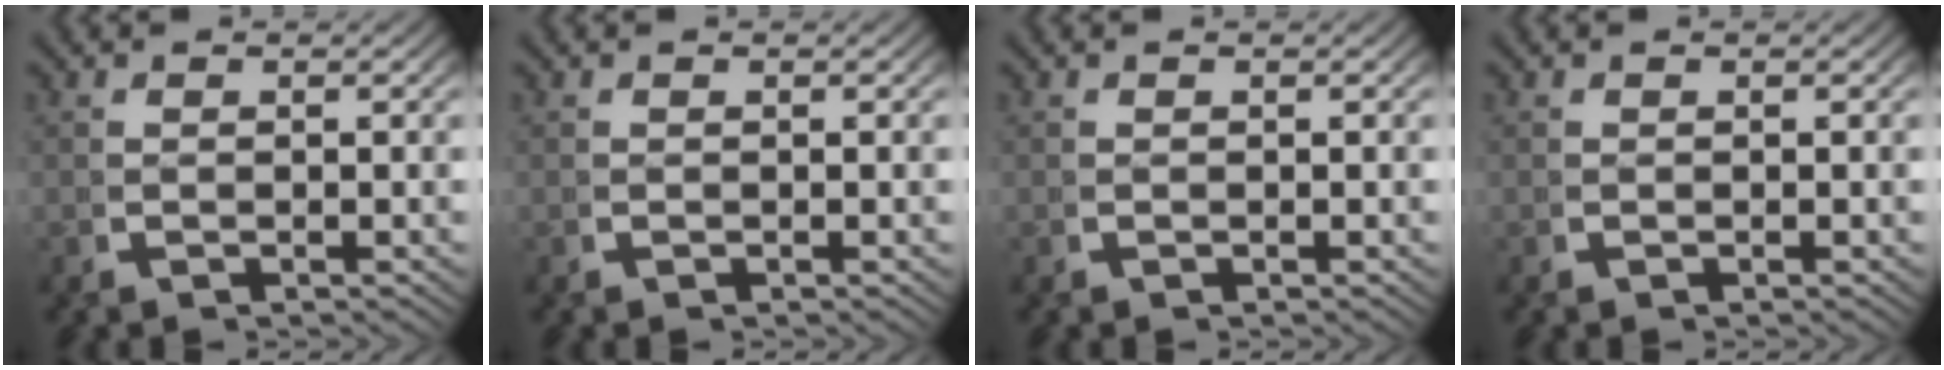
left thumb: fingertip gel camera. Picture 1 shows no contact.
{"total": 0.0}
{"total": 0.0}
{"total": 0.0}